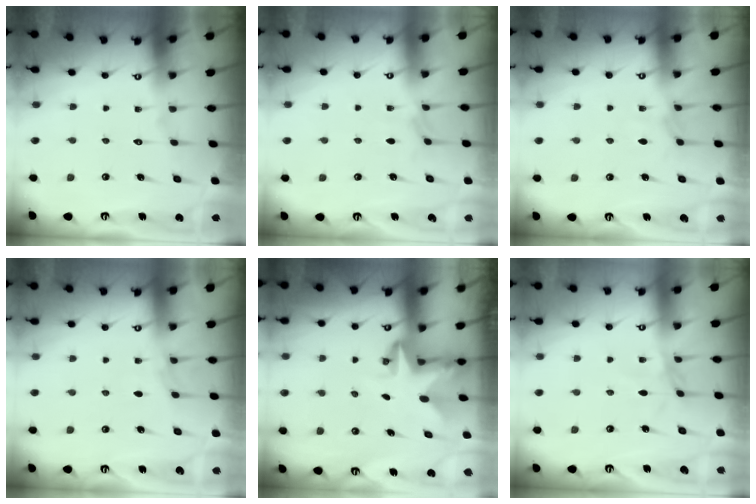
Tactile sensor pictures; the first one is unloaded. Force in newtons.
{"total": 2.2, "press": 2.1, "slide": 0.4}
{"total": 4.1, "press": 4.1, "slide": 0.5}
{"total": 2.8, "press": 2.7, "slide": 0.4}
{"total": 2.8, "press": 2.8, "slide": 0.2}
{"total": 1.7, "press": 1.7, "slide": 0.5}